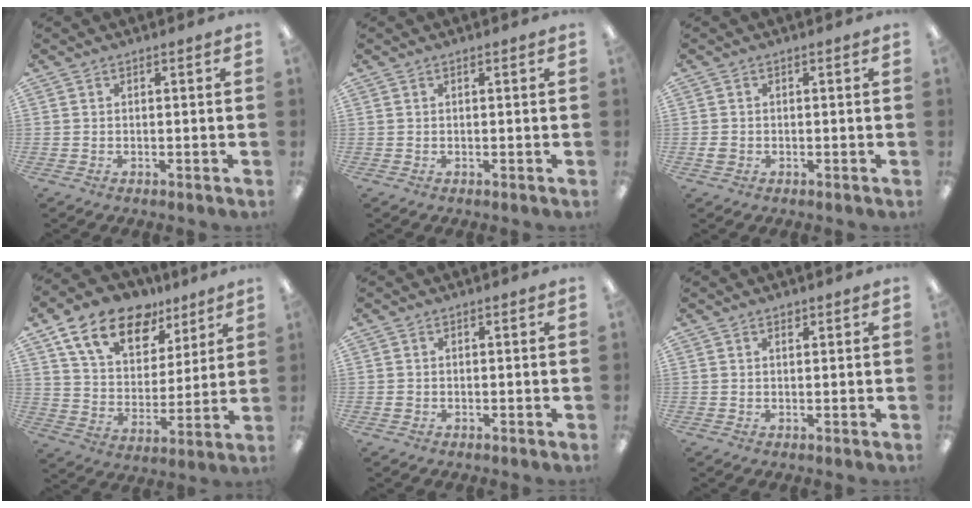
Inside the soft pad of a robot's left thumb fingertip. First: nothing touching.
{"total": 0.0}
{"total": 1.6, "force": [-0.3, 1.4, 0.8], "torque": [-0.013, 0.004, -0.007]}
{"total": 16.8, "force": [10.9, 9.8, 8.3], "torque": [-0.151, -0.047, 0.199]}
{"total": 0.7, "force": [-0.1, 0.7, 0.2], "torque": [-0.003, 0.004, -0.004]}
{"total": 1.2, "force": [0.8, 0.7, 0.6], "torque": [-0.004, -0.002, 0.013]}